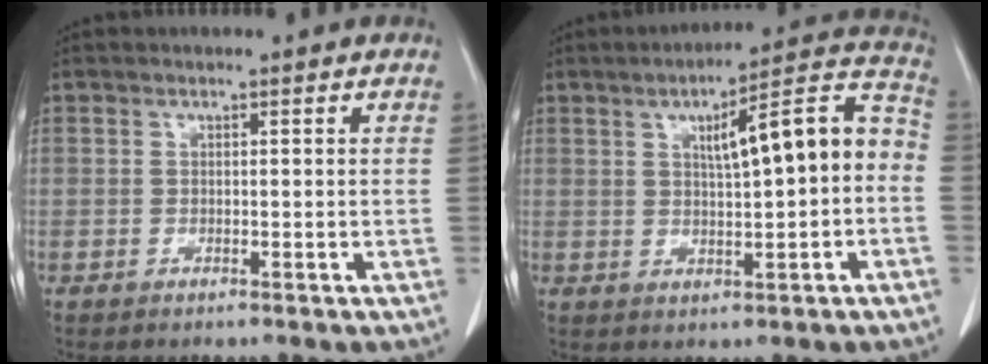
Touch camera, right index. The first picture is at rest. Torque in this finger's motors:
{"motor_torque": [0.43, 0.07, 0.30, 0.07]}